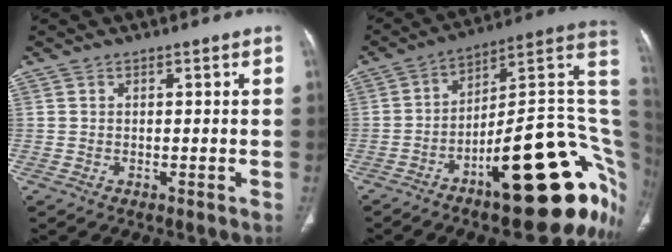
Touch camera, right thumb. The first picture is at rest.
{"total": 28.7, "force": [-7.9, 8.9, 26.1], "torque": [-0.255, 0.063, -0.107]}